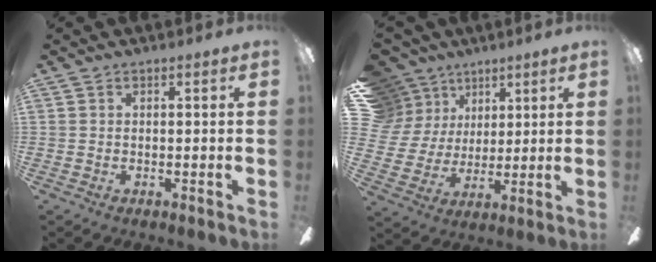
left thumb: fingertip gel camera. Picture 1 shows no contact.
{"total": 11.5, "force": [7.0, 9.0, 2.0], "torque": [-0.063, -0.042, 0.143]}